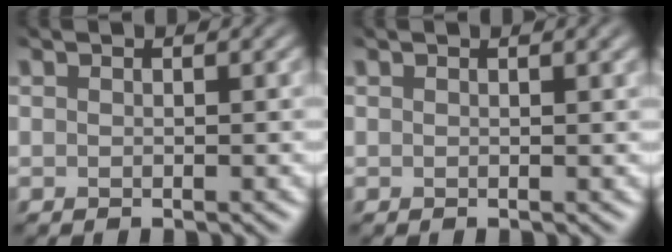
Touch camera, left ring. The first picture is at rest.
{"total": 1.8, "force": [1.2, 0.4, 1.3], "torque": [-0.020, 0.007, 0.009]}